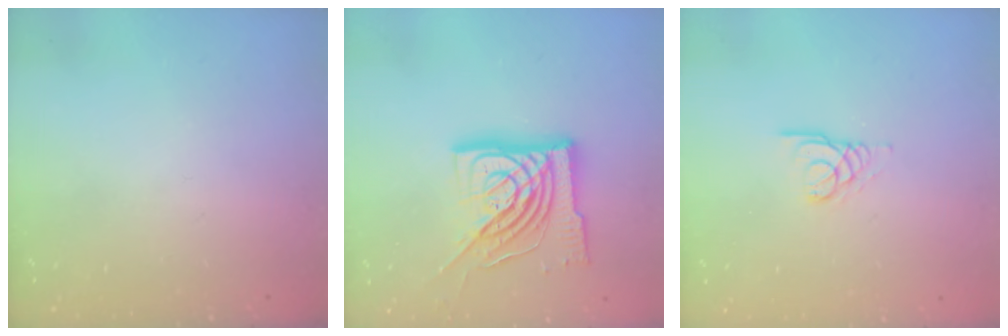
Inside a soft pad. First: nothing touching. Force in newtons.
{"total": 18.2, "press": 18.1, "slide": 1.9}
{"total": 3.0, "press": 3.0, "slide": 0.1}